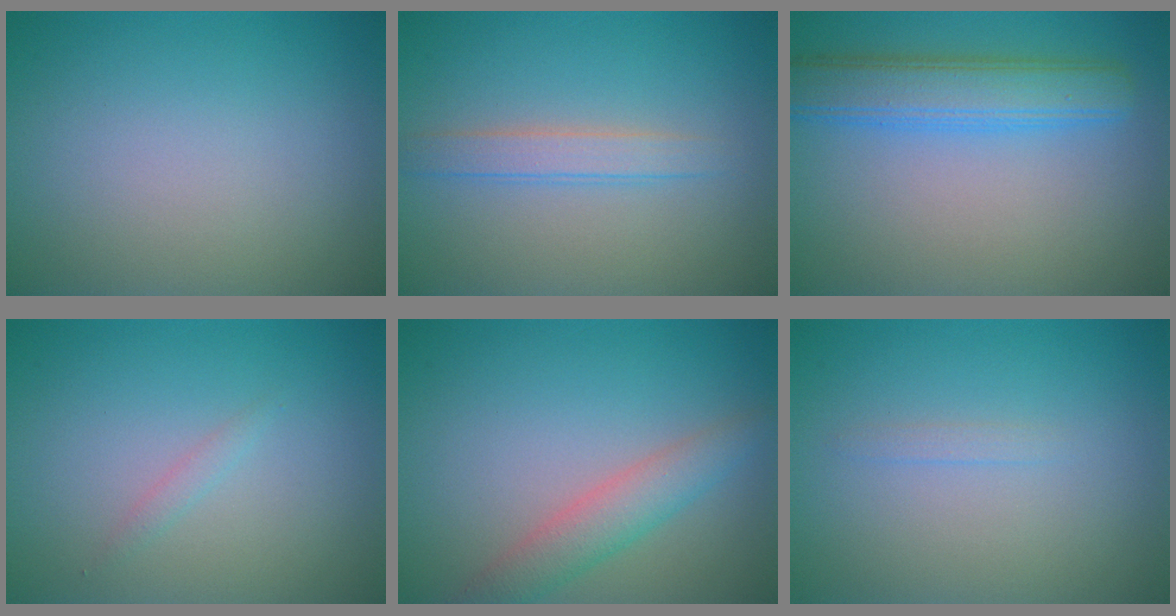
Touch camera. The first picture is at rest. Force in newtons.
{"total": 2.1, "press": 2.1, "slide": 0.1}
{"total": 5.1, "press": 5.1, "slide": 0.2}
{"total": 0.7, "press": 0.7, "slide": 0.1}
{"total": 3.2, "press": 3.2, "slide": 0.1}
{"total": 0.6, "press": 0.6, "slide": 0.1}